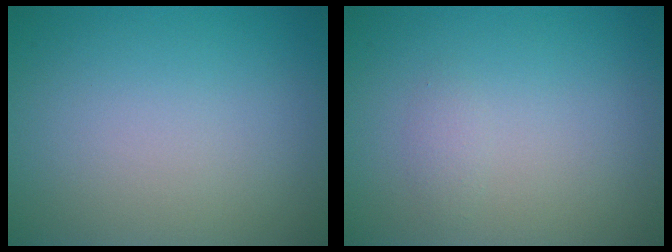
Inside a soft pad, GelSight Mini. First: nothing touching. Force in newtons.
{"total": 0.8, "press": 0.8, "slide": 0.0}